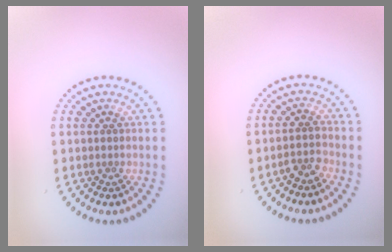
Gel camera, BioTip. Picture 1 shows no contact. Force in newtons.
{"total": 1.3, "press": 1.1, "slide": 0.7}